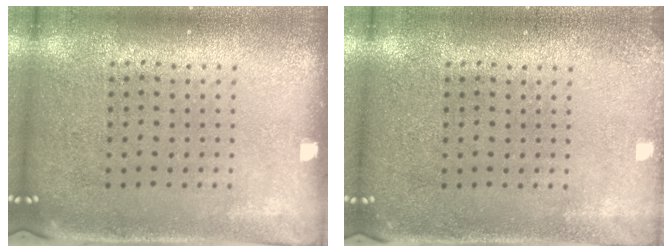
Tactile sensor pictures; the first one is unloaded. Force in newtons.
{"total": 1.2, "press": 1.2, "slide": 0.1}